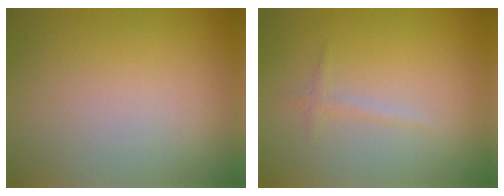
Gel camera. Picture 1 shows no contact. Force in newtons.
{"total": 0.9, "press": 0.9, "slide": 0.0}